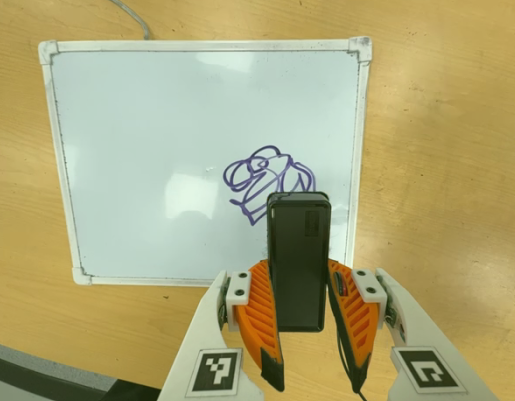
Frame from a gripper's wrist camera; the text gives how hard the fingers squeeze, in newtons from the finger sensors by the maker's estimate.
{"total": 5.7, "left": 4.1, "right": 7.3}